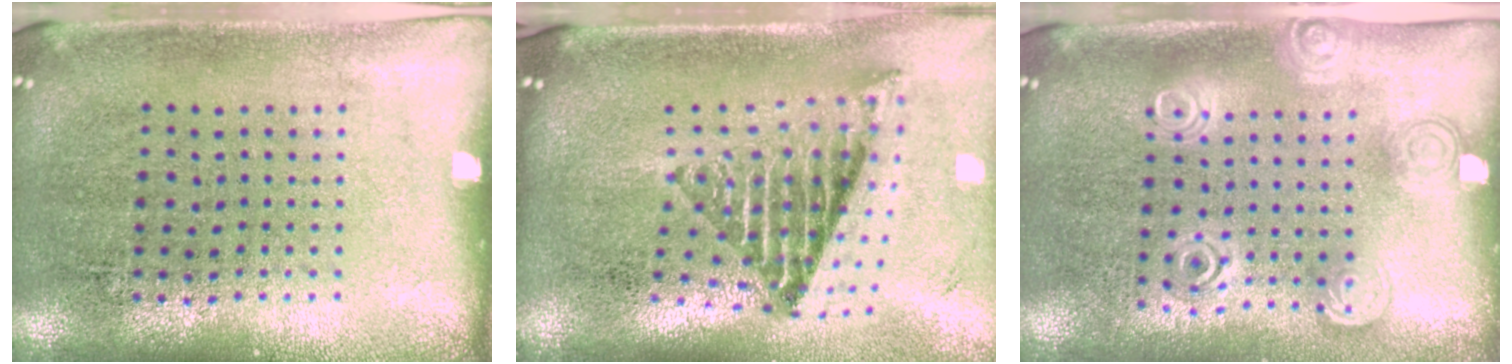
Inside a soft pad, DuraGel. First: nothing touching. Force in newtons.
{"total": 1.9, "press": 1.5, "slide": 1.2}
{"total": 1.5, "press": 1.4, "slide": 0.7}